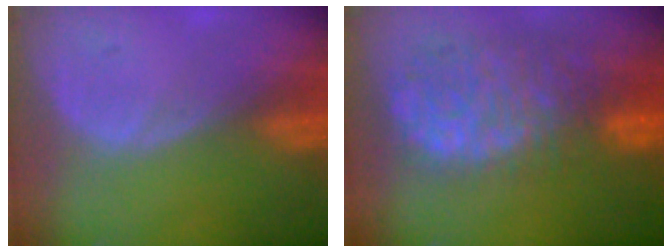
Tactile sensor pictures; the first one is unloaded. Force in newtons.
{"total": 12.7, "press": 10.5, "slide": 7.1}